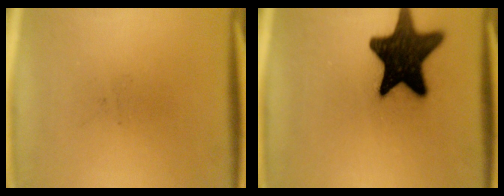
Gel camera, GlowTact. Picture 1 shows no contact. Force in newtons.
{"total": 18.3}